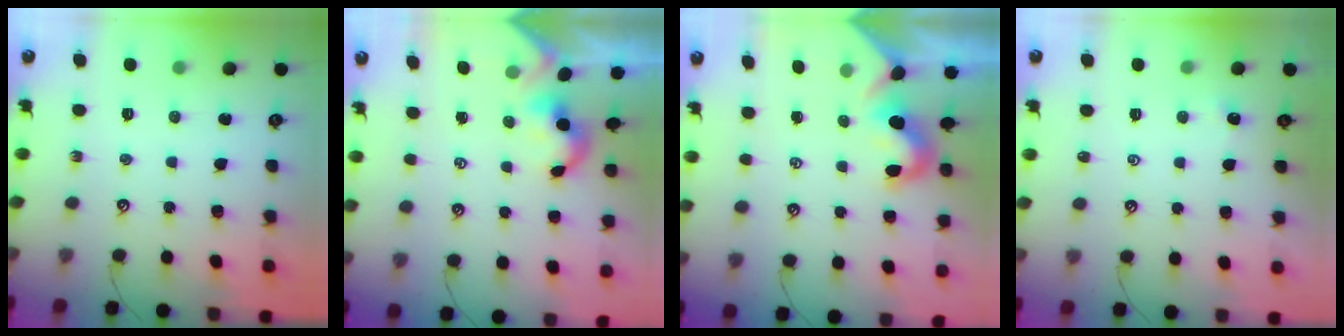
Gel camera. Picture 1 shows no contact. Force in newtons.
{"total": 0.0}
{"total": 2.0, "press": 1.9, "slide": 0.5}
{"total": 0.7, "press": 0.5, "slide": 0.6}